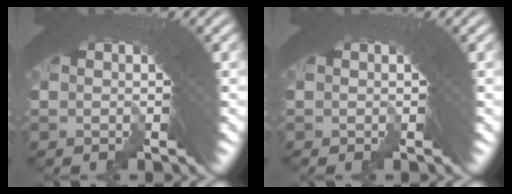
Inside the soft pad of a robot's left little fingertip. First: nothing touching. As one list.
[{"total": 0.8, "force": [0.6, 0.4, 0.1], "torque": [-0.004, -0.001, 0.011]}]